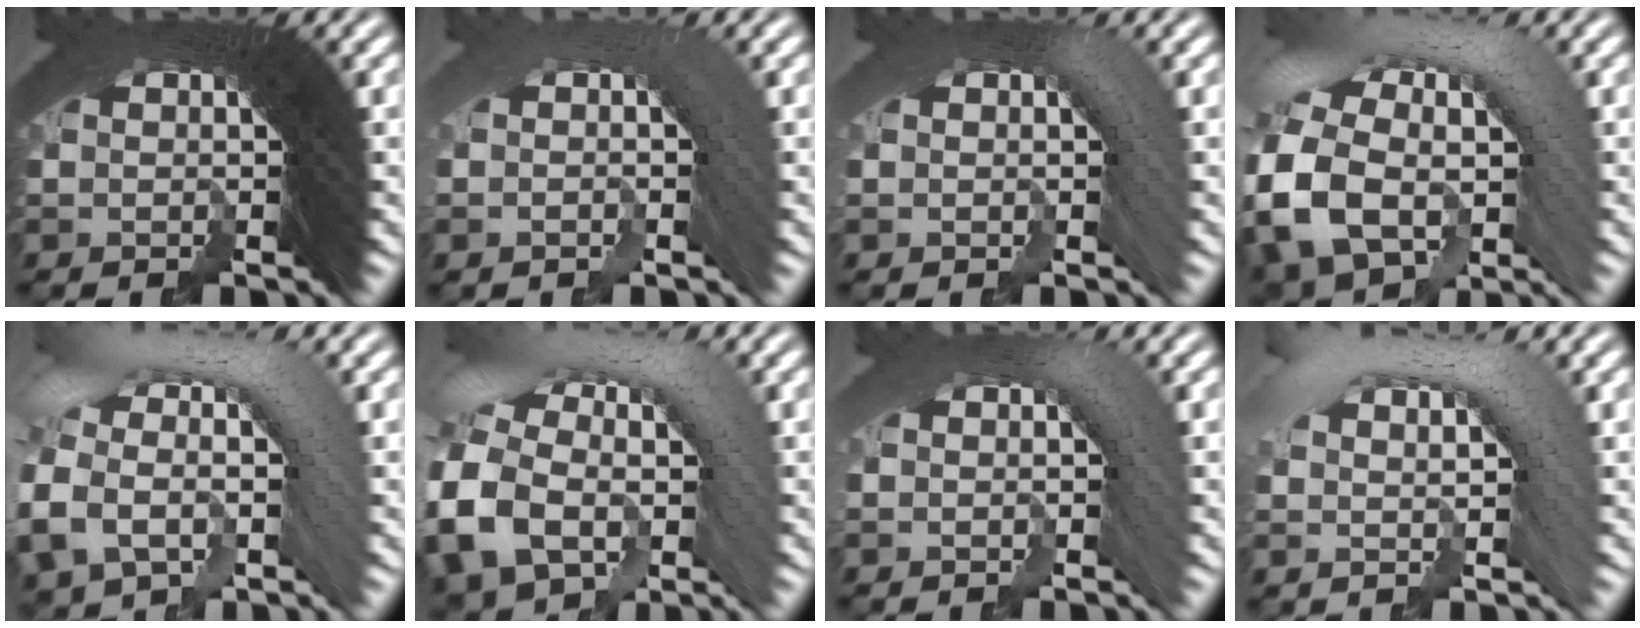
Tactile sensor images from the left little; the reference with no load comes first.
{"total": 1.3, "force": [-0.9, -0.1, 0.9], "torque": [0.007, 0.014, -0.020]}
{"total": 0.8, "force": [-0.1, -0.4, 0.7], "torque": [0.007, 0.014, -0.005]}
{"total": 8.4, "force": [-0.3, 5.6, 6.2], "torque": [-0.125, -0.008, 0.003]}
{"total": 5.0, "force": [0.0, 2.6, 4.2], "torque": [-0.070, 0.013, -0.002]}
{"total": 7.5, "force": [-0.5, 5.0, 5.5], "torque": [-0.107, -0.004, -0.002]}
{"total": 1.2, "force": [0.0, -0.1, 1.2], "torque": [-0.001, 0.017, -0.004]}
{"total": 4.6, "force": [1.6, 1.2, 4.1], "torque": [-0.040, 0.029, 0.020]}